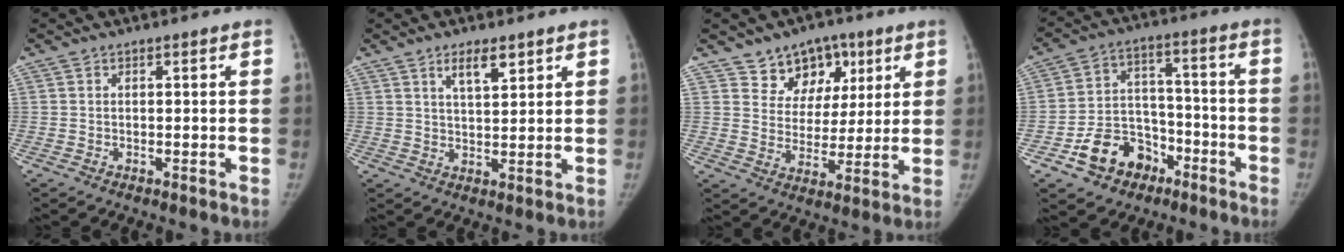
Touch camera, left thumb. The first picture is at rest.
{"total": 4.9, "force": [3.0, 1.7, 3.4], "torque": [-0.045, -0.020, 0.052]}
{"total": 10.5, "force": [6.2, 7.8, 3.1], "torque": [0.000, -0.027, 0.102]}
{"total": 12.5, "force": [-6.9, 9.1, 5.1], "torque": [-0.048, 0.065, -0.110]}